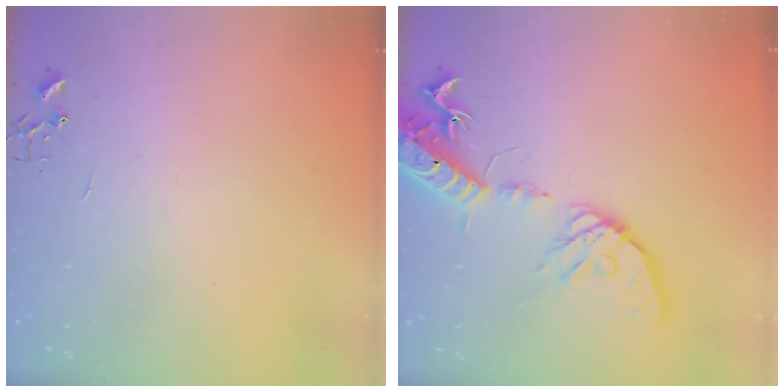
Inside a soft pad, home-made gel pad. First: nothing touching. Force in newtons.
{"total": 19.4, "press": 19.1, "slide": 3.3}